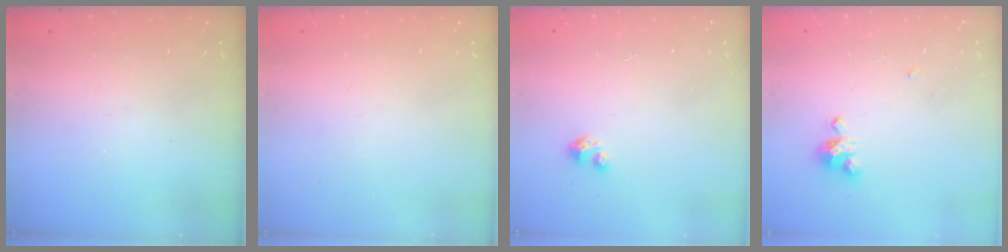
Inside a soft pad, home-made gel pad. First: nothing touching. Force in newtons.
{"total": 0.0}
{"total": 1.8, "press": 1.8, "slide": 0.1}
{"total": 4.2, "press": 4.2, "slide": 0.2}